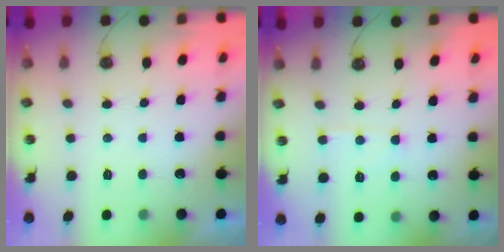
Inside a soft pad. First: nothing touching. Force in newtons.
{"total": 5.9, "press": 5.9, "slide": 0.7}